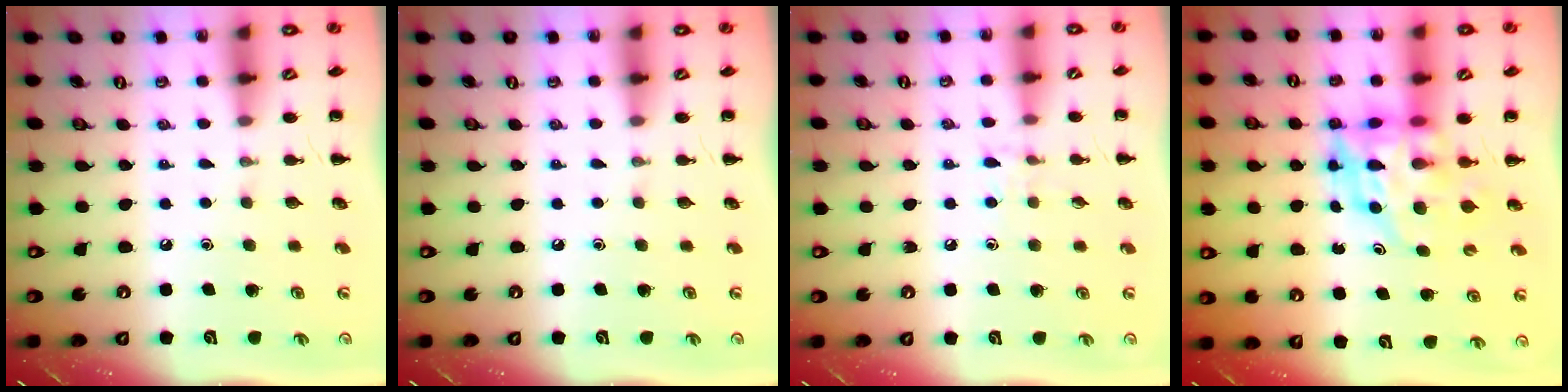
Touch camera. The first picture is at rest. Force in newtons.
{"total": 0.0}
{"total": 6.8, "press": 6.6, "slide": 1.8}
{"total": 7.9, "press": 7.6, "slide": 2.2}